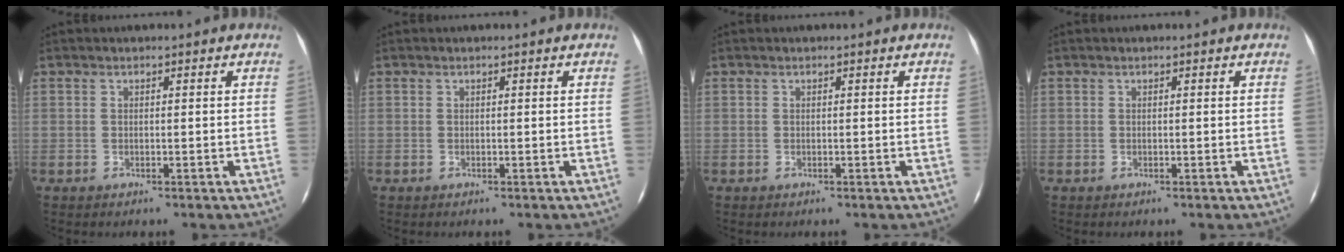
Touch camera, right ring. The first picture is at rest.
{"total": 0.0}
{"total": 0.0}
{"total": 0.0}